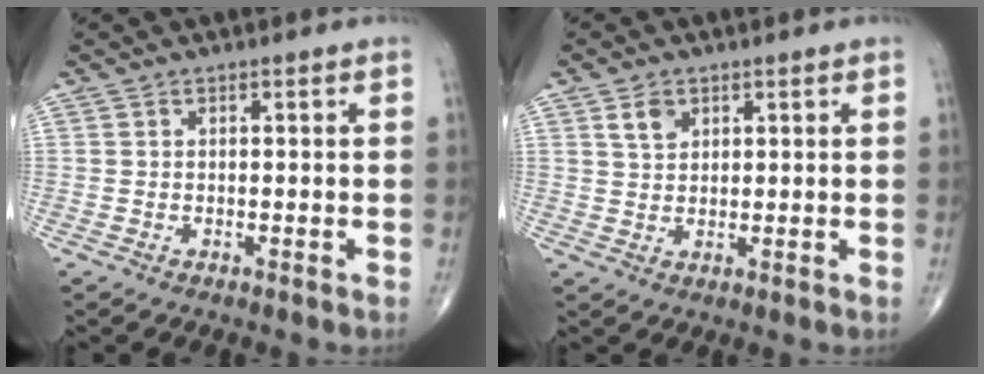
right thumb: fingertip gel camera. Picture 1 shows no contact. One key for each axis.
{"total": 3.5, "fx": 1.9, "fy": 2.3, "fz": 1.7, "tx": -0.020, "ty": -0.010, "tz": 0.037}